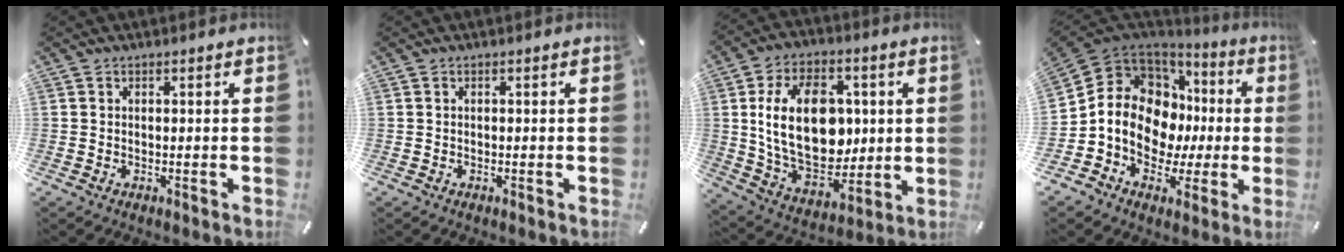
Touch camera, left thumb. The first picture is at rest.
{"total": 0.0}
{"total": 20.8, "force": [2.2, 14.3, 14.9], "torque": [-0.281, 0.001, 0.042]}
{"total": 13.9, "force": [0.0, 11.7, 7.5], "torque": [-0.155, -0.022, 0.001]}